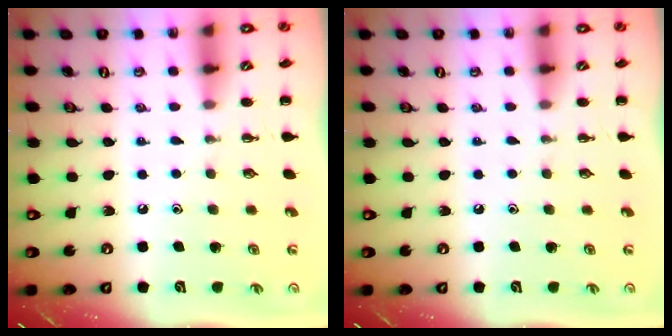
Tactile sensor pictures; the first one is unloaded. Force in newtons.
{"total": 0.0}